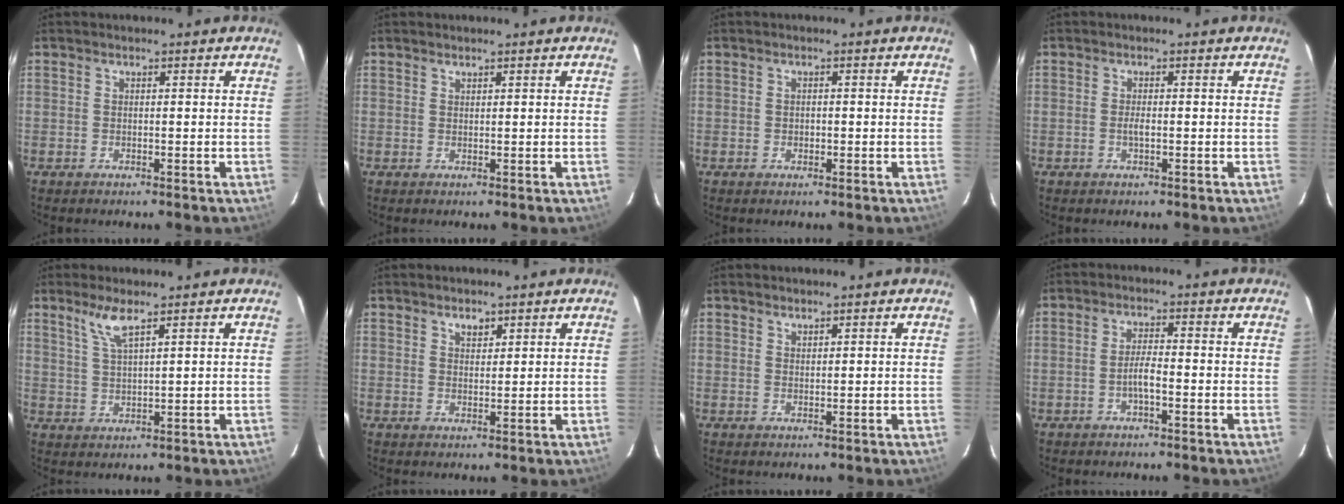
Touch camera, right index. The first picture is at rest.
{"total": 0.5, "force": [0.5, 0.1, 0.1], "torque": [-0.001, 0.002, 0.011]}
{"total": 1.0, "force": [-0.1, 0.8, 0.6], "torque": [-0.009, 0.002, 0.000]}
{"total": 1.4, "force": [-0.3, 0.5, 1.3], "torque": [-0.027, 0.000, -0.007]}
{"total": 4.4, "force": [3.0, 0.3, 3.1], "torque": [-0.066, -0.001, 0.064]}
{"total": 2.1, "force": [1.5, 1.2, 1.0], "torque": [-0.013, 0.005, 0.027]}
{"total": 1.0, "force": [0.9, 0.3, 0.2], "torque": [-0.004, 0.002, 0.018]}
{"total": 2.9, "force": [-1.1, 0.3, 2.7], "torque": [-0.055, 0.004, -0.021]}